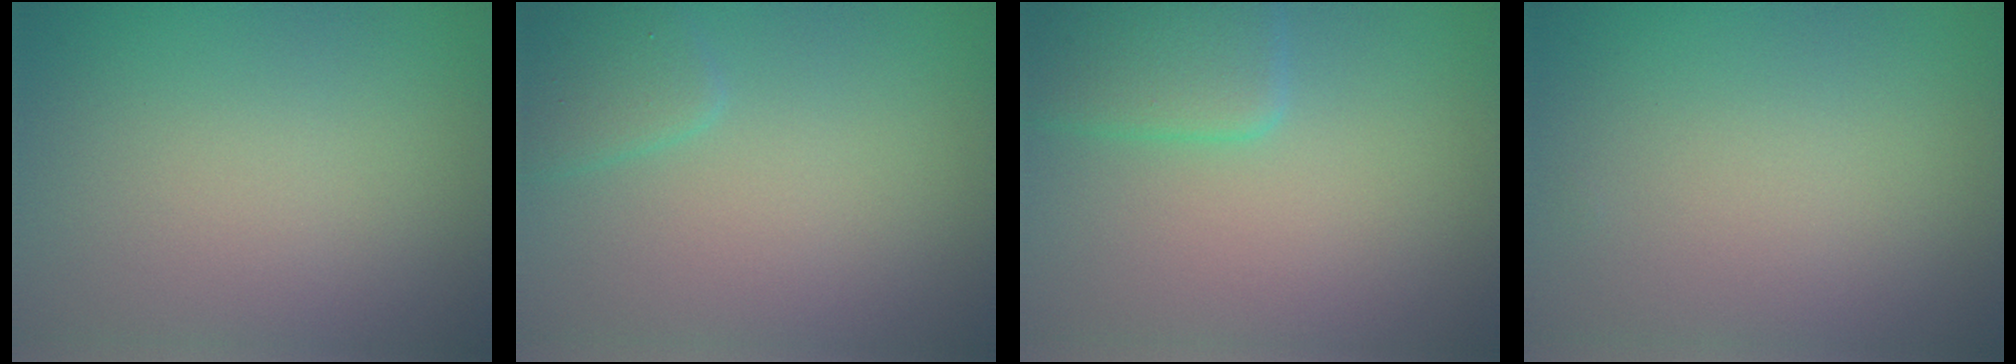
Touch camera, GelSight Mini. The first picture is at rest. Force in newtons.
{"total": 1.9, "press": 1.9, "slide": 0.2}
{"total": 4.1, "press": 4.1, "slide": 0.4}
{"total": 0.0}